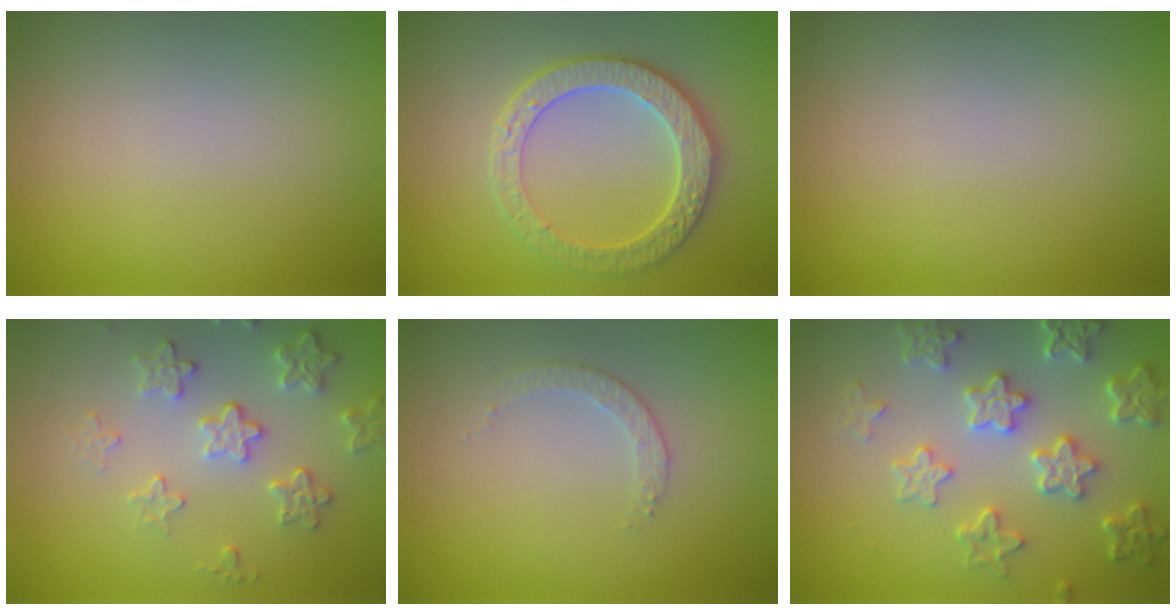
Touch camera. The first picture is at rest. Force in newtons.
{"total": 4.4, "press": 4.1, "slide": 1.6}
{"total": 0.0}
{"total": 3.2, "press": 3.0, "slide": 0.9}
{"total": 1.6, "press": 1.5, "slide": 0.3}
{"total": 5.4, "press": 4.4, "slide": 3.1}